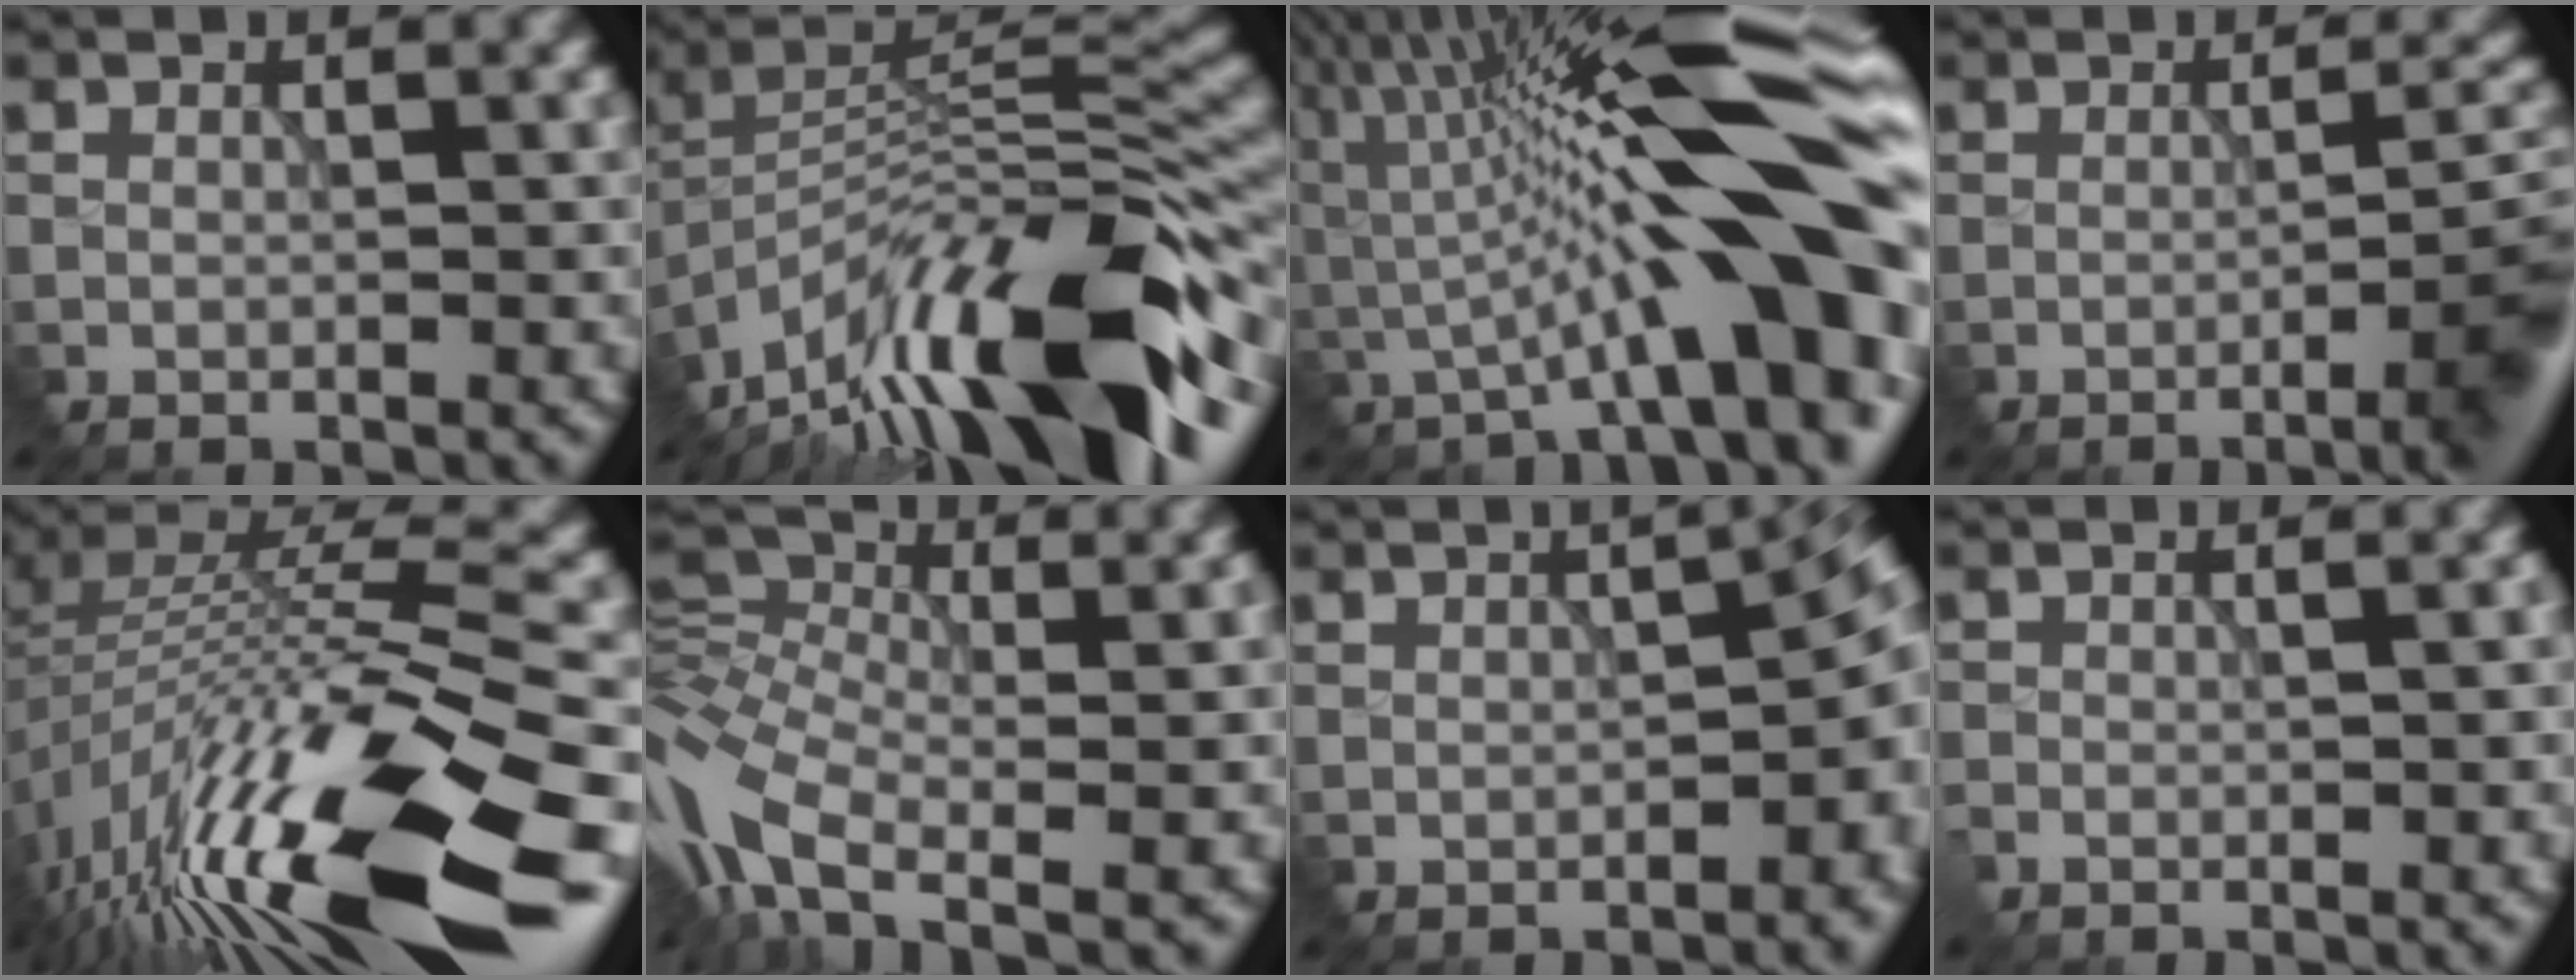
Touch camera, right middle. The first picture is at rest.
{"total": 16.7, "force": [-10.6, 4.5, 12.1], "torque": [-0.210, 0.028, -0.186]}
{"total": 15.9, "force": [0.6, 3.5, 15.5], "torque": [-0.213, 0.028, 0.007]}
{"total": 5.8, "force": [-1.7, 1.1, 5.5], "torque": [-0.072, 0.000, -0.020]}
{"total": 16.3, "force": [-7.6, 4.6, 13.6], "torque": [-0.237, 0.019, -0.135]}
{"total": 10.7, "force": [-5.0, 4.7, 8.2], "torque": [-0.185, -0.003, -0.103]}
{"total": 6.1, "force": [-0.7, 2.3, 5.6], "torque": [-0.055, -0.003, 0.000]}
{"total": 1.2, "force": [-0.6, 0.5, 1.0], "torque": [-0.003, 0.004, -0.006]}